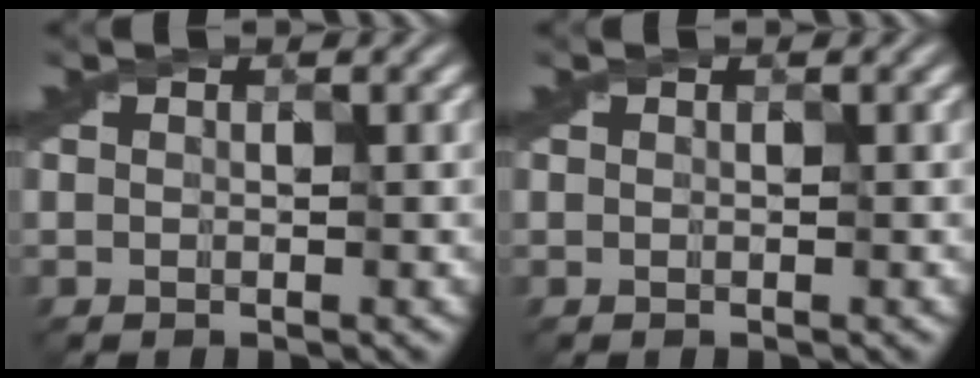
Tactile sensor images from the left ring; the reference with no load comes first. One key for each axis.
{"total": 0.0}